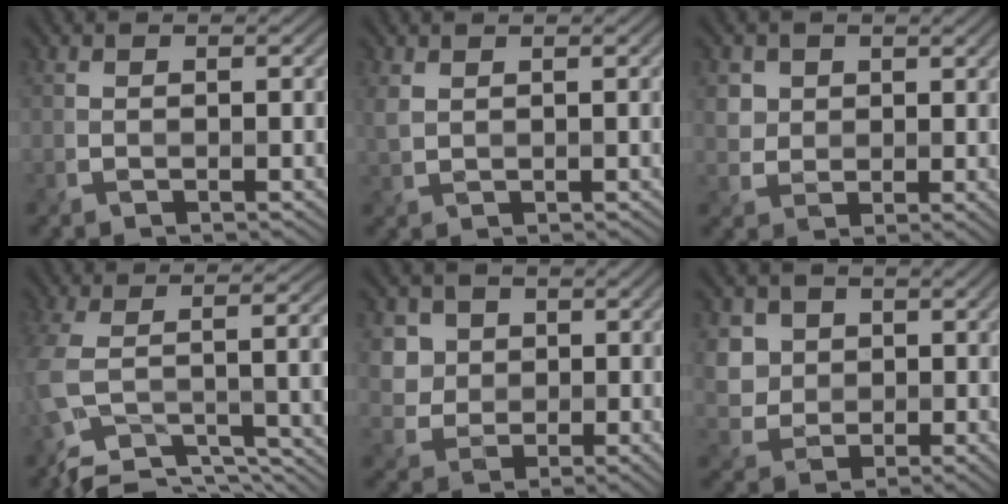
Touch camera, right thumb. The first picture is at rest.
{"total": 1.8, "force": [1.1, 0.9, 1.1], "torque": [-0.034, 0.002, 0.024]}
{"total": 3.7, "force": [1.9, 3.1, 0.9], "torque": [-0.033, -0.011, 0.040]}
{"total": 11.8, "force": [-7.4, 3.9, 8.3], "torque": [-0.149, 0.000, -0.129]}
{"total": 6.0, "force": [2.9, 4.9, 1.9], "torque": [-0.076, -0.013, 0.058]}
{"total": 6.2, "force": [2.8, 5.2, 2.1], "torque": [-0.093, -0.010, 0.054]}